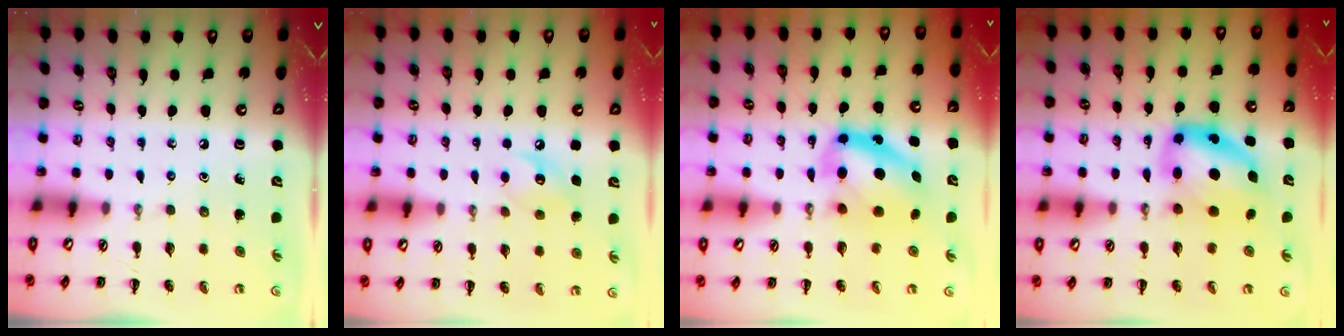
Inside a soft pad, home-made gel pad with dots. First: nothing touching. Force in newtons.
{"total": 7.3, "press": 7.3, "slide": 0.5}
{"total": 10.8, "press": 10.6, "slide": 2.5}
{"total": 10.6, "press": 10.3, "slide": 2.8}